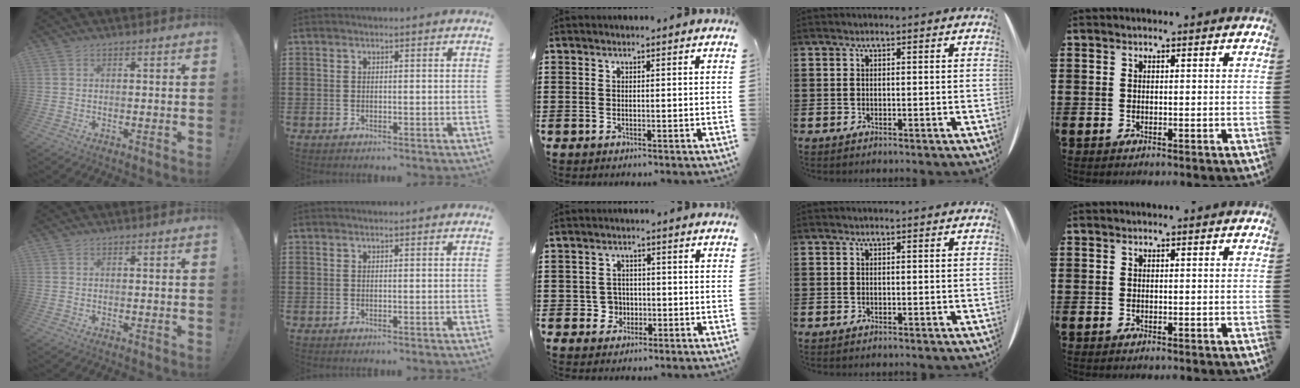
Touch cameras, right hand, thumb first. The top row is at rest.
{"middle": {"total": 3.0, "force": [-0.8, 2.7, 1.0], "torque": [-0.028, 0.004, -0.019]}}